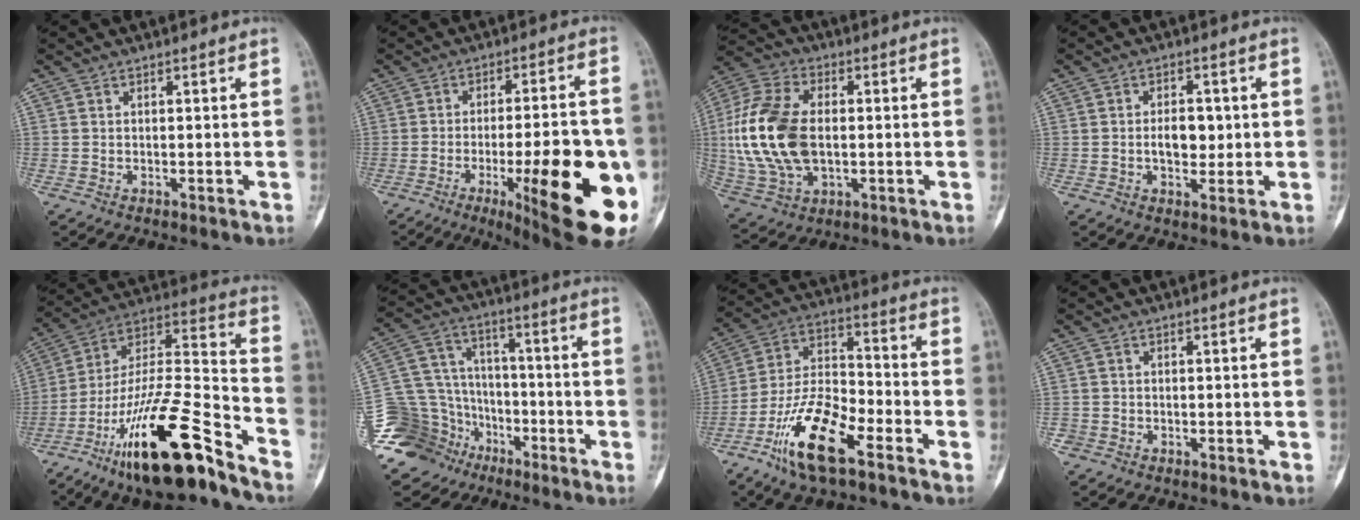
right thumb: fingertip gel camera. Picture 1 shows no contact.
{"total": 24.5, "force": [-7.3, 6.6, 22.5], "torque": [-0.250, 0.001, -0.084]}
{"total": 19.3, "force": [0.2, 11.8, 15.2], "torque": [-0.321, 0.007, 0.009]}
{"total": 5.6, "force": [0.0, 3.4, 4.4], "torque": [-0.051, 0.003, 0.001]}
{"total": 25.2, "force": [-16.1, 6.2, 18.4], "torque": [-0.331, 0.079, -0.277]}
{"total": 19.3, "force": [-10.1, 15.2, 6.2], "torque": [-0.114, 0.088, -0.173]}
{"total": 15.6, "force": [-8.9, 5.6, 11.5], "torque": [-0.217, 0.055, -0.170]}
{"total": 1.0, "force": [-0.5, 0.9, -0.1], "torque": [0.009, 0.006, -0.015]}